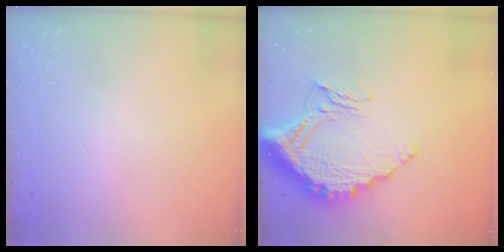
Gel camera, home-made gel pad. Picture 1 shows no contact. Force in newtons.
{"total": 16.3, "press": 16.3, "slide": 1.0}